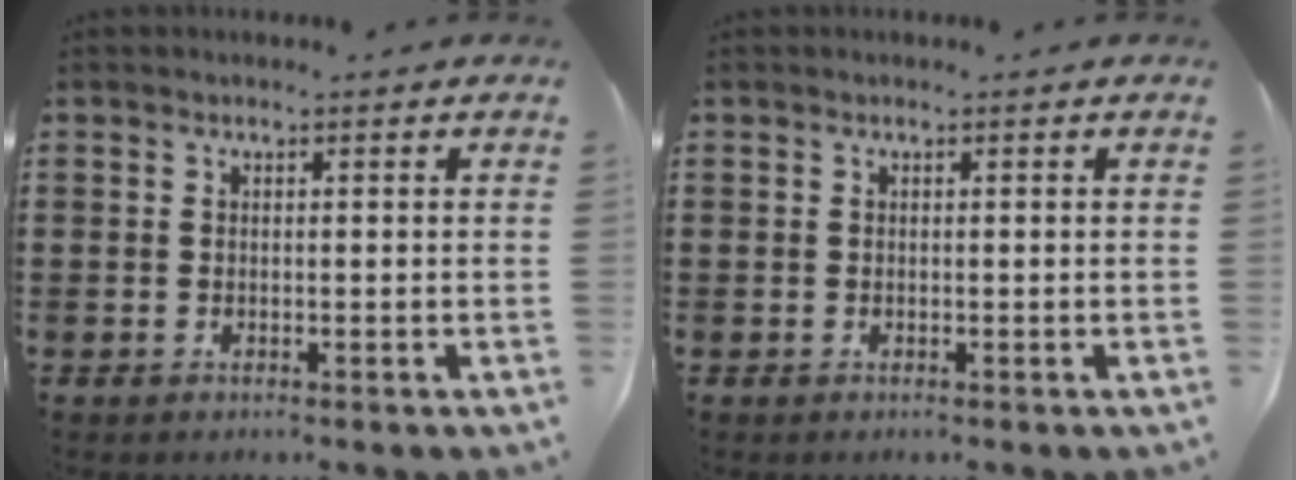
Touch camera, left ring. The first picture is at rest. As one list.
[{"total": 0.0}]